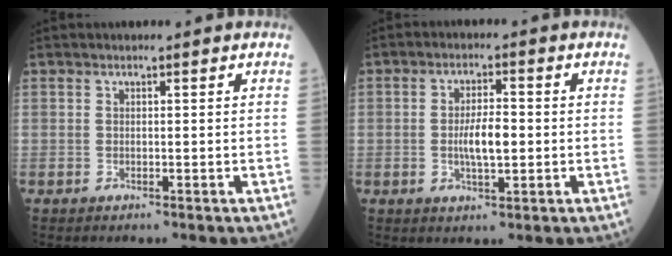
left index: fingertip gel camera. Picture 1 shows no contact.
{"total": 5.1, "force": [-0.7, 1.4, 4.9], "torque": [-0.094, -0.002, -0.014]}